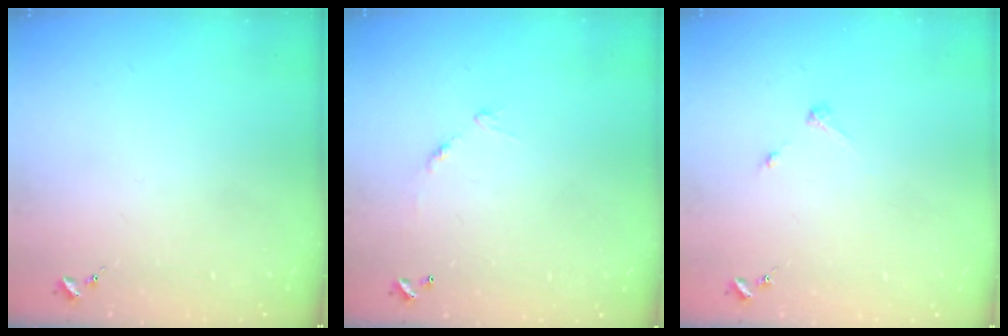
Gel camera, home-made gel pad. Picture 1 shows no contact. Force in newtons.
{"total": 7.0, "press": 7.0, "slide": 0.5}
{"total": 2.7, "press": 2.7, "slide": 0.3}